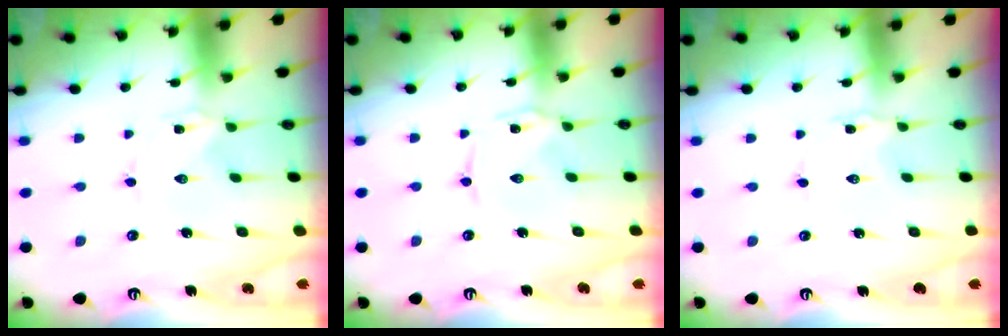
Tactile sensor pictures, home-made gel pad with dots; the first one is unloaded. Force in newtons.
{"total": 0.9, "press": 0.8, "slide": 0.2}
{"total": 2.0, "press": 2.0, "slide": 0.4}